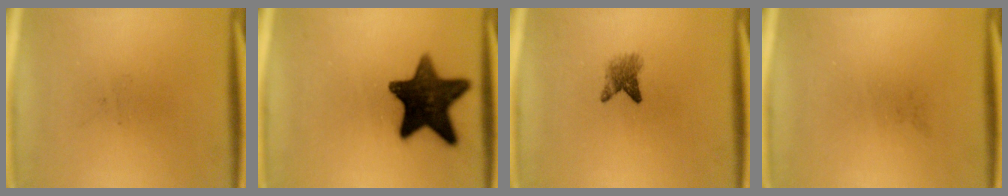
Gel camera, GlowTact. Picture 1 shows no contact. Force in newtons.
{"total": 15.0}
{"total": 2.7}
{"total": 0.0}